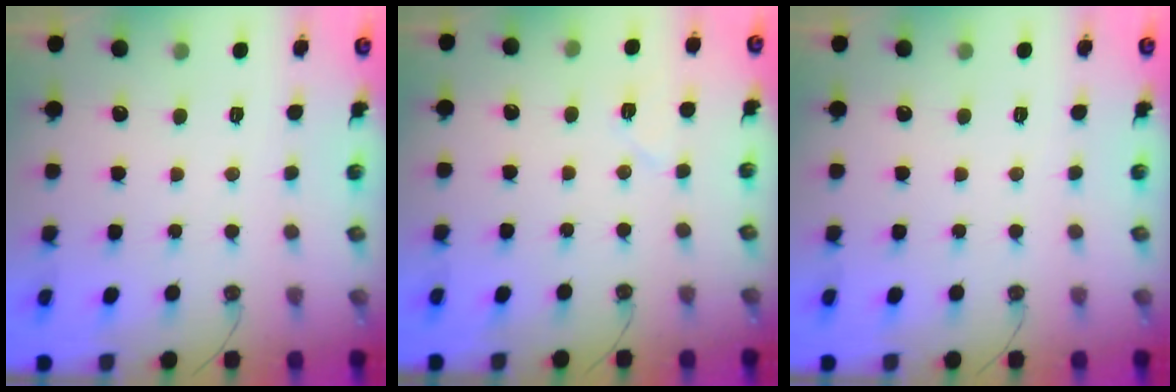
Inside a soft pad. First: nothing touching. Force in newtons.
{"total": 5.7, "press": 4.1, "slide": 4.0}
{"total": 0.0}